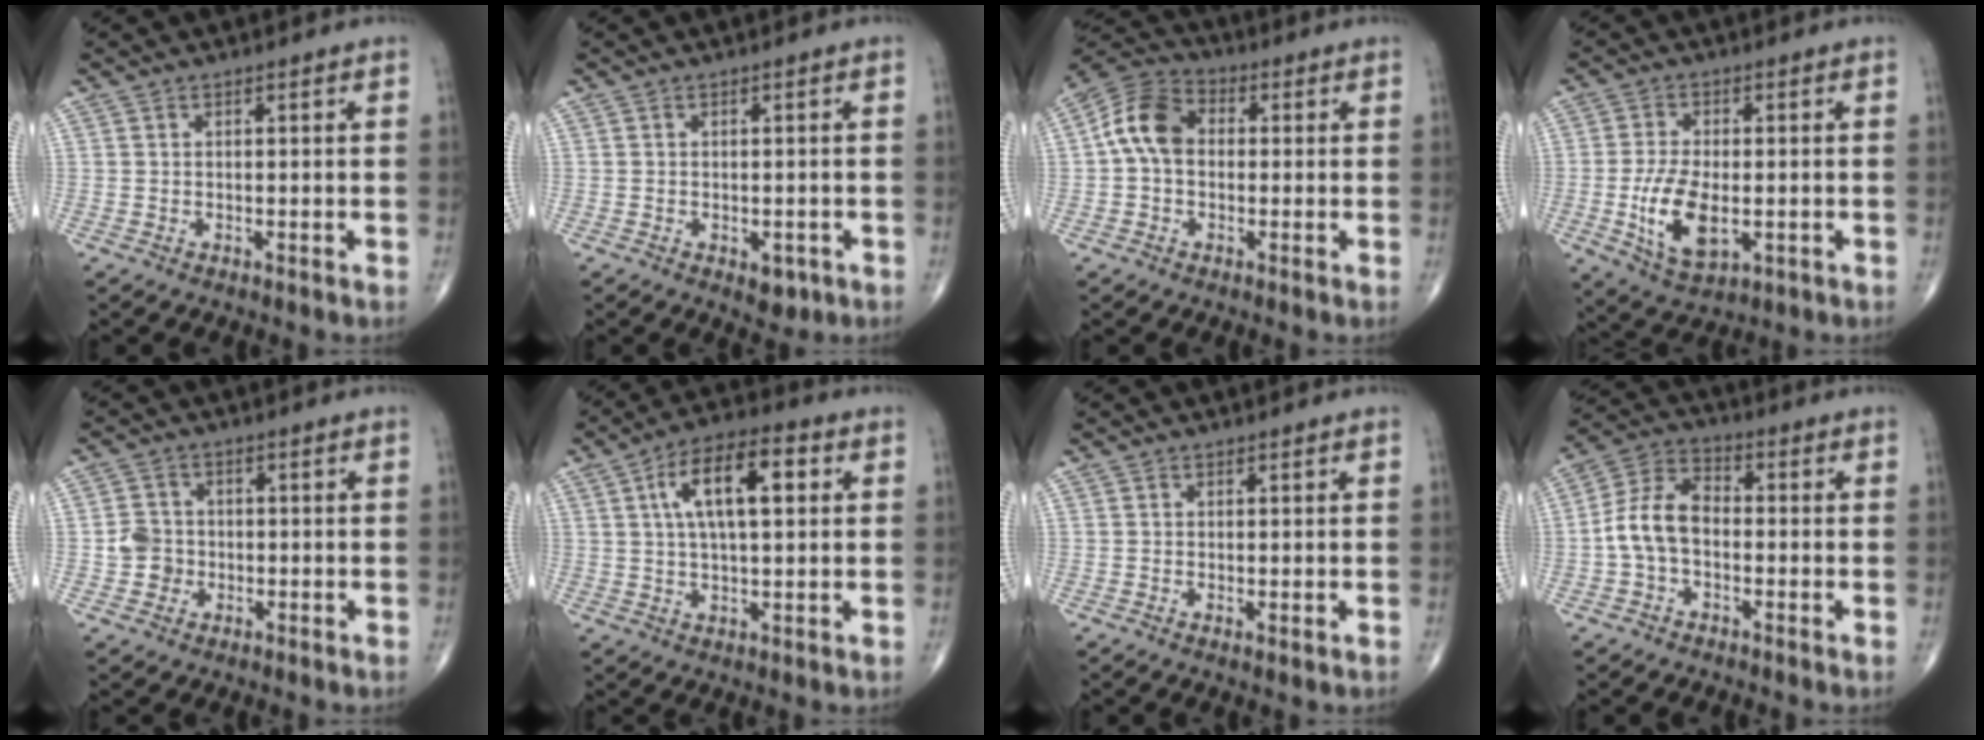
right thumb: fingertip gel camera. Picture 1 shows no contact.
{"total": 3.0, "force": [-1.2, 1.8, 2.1], "torque": [-0.013, 0.001, -0.010]}
{"total": 9.4, "force": [0.3, 6.9, 6.5], "torque": [-0.114, 0.029, -0.010]}
{"total": 10.5, "force": [-2.1, 5.3, 8.9], "torque": [-0.166, -0.007, -0.029]}
{"total": 4.2, "force": [-0.9, 3.9, 1.4], "torque": [-0.006, 0.009, -0.020]}
{"total": 13.0, "force": [3.3, 5.4, 11.3], "torque": [-0.185, 0.015, 0.049]}
{"total": 0.7, "force": [-0.1, 0.2, 0.6], "torque": [-0.013, -0.004, -0.004]}
{"total": 9.0, "force": [-1.4, 5.8, 6.7], "torque": [-0.123, 0.034, -0.041]}